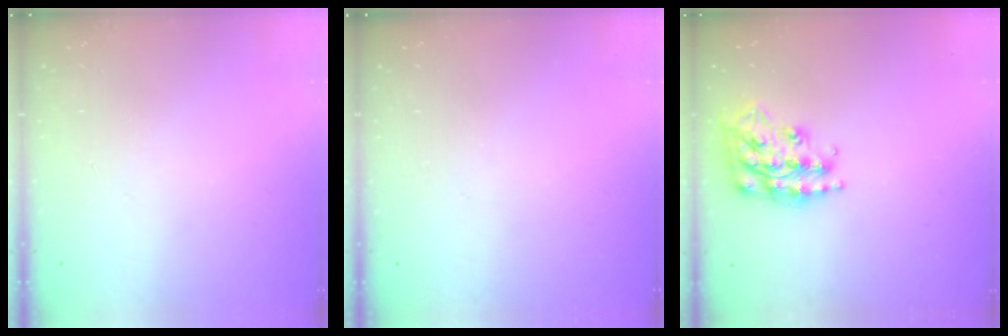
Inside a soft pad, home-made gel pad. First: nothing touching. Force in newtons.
{"total": 0.0}
{"total": 17.9, "press": 17.8, "slide": 1.1}